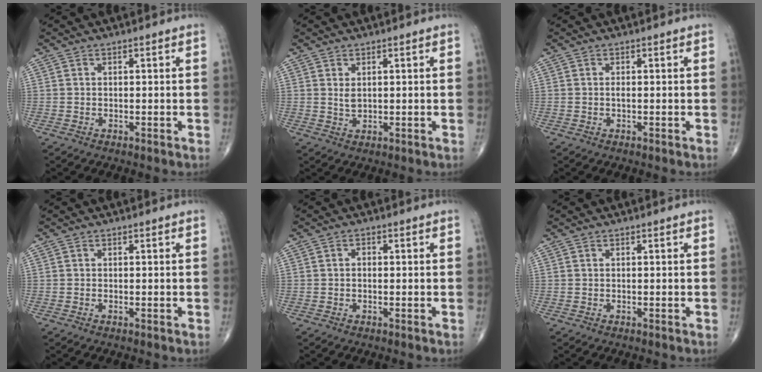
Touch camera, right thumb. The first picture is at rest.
{"total": 1.8, "force": [0.6, 1.0, 1.4], "torque": [-0.025, -0.005, 0.016]}
{"total": 0.5, "force": [-0.1, 0.1, 0.5], "torque": [-0.012, -0.001, -0.002]}
{"total": 0.0}
{"total": 1.0, "force": [0.0, 0.7, 0.7], "torque": [-0.010, 0.003, -0.003]}
{"total": 0.0}